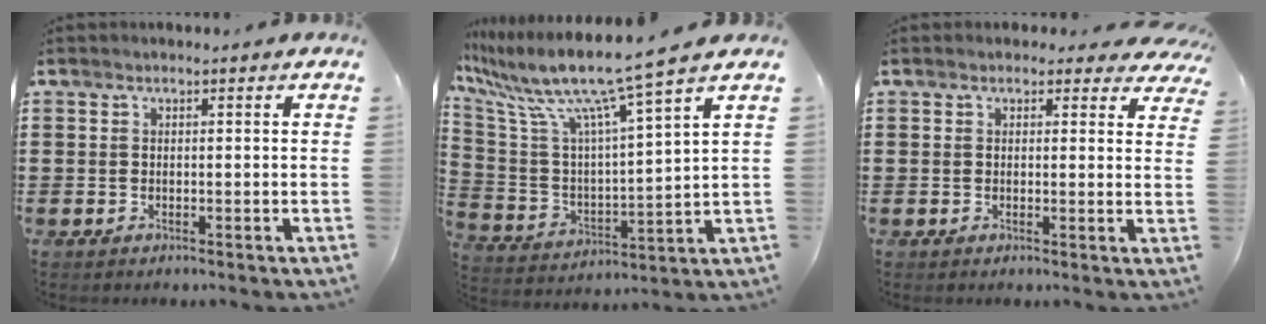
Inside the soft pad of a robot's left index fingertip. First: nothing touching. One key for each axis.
{"total": 10.2, "fx": 8.2, "fy": -0.5, "fz": 6.1, "tx": -0.155, "ty": -0.060, "tz": 0.128}
{"total": 1.8, "fx": 1.4, "fy": 1.0, "fz": 0.7, "tx": -0.003, "ty": 0.001, "tz": 0.021}